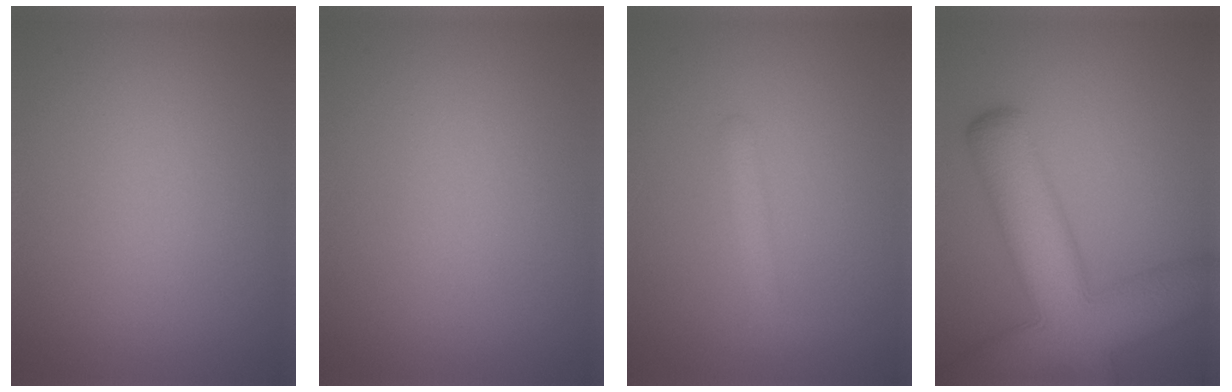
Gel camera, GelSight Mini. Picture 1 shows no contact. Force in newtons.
{"total": 0.0}
{"total": 1.6, "press": 1.6, "slide": 0.1}
{"total": 10.8, "press": 10.7, "slide": 0.8}